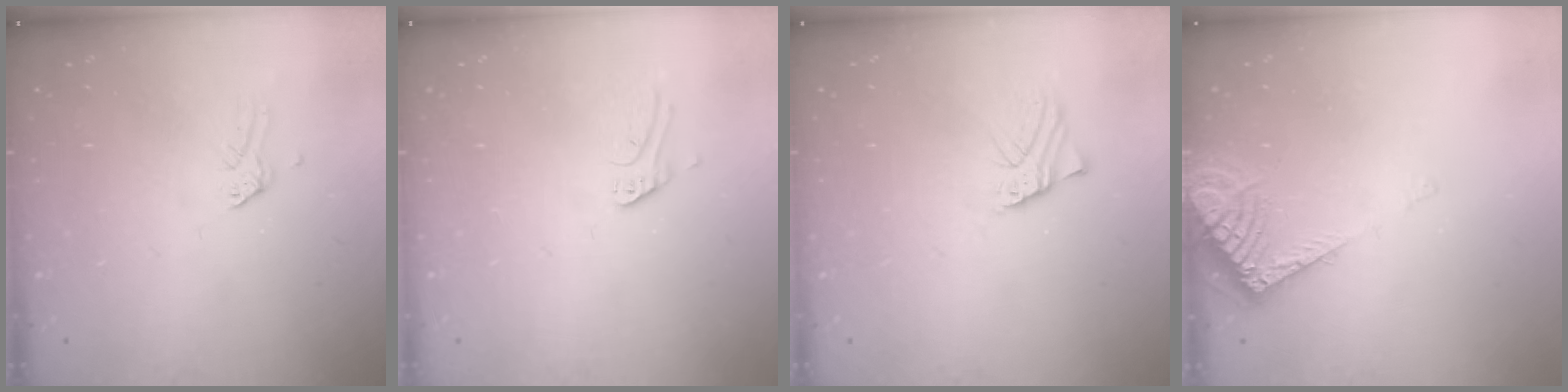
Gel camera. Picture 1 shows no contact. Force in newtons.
{"total": 2.8, "press": 2.8, "slide": 0.2}
{"total": 1.5, "press": 1.5, "slide": 0.0}
{"total": 7.1, "press": 7.1, "slide": 0.5}